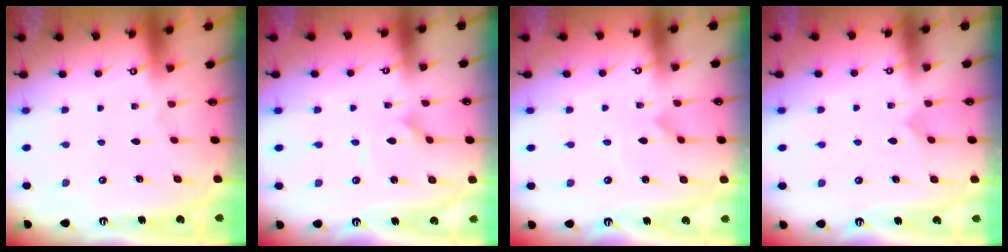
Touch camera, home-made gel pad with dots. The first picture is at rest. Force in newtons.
{"total": 1.9, "press": 1.9, "slide": 0.0}
{"total": 2.8, "press": 2.7, "slide": 0.3}
{"total": 2.5, "press": 2.5, "slide": 0.2}